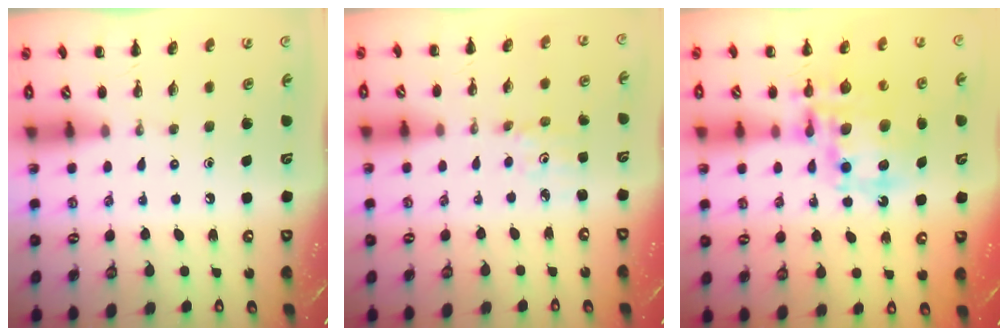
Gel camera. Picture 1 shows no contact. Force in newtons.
{"total": 1.9, "press": 1.9, "slide": 0.4}
{"total": 16.2, "press": 15.8, "slide": 3.6}